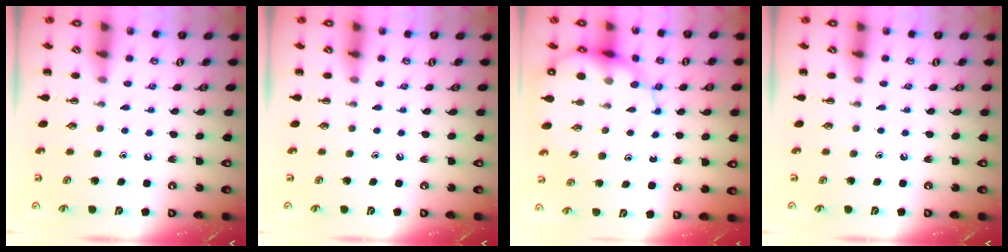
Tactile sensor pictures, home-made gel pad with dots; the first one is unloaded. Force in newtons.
{"total": 0.0}
{"total": 13.5, "press": 13.0, "slide": 3.4}
{"total": 0.0}